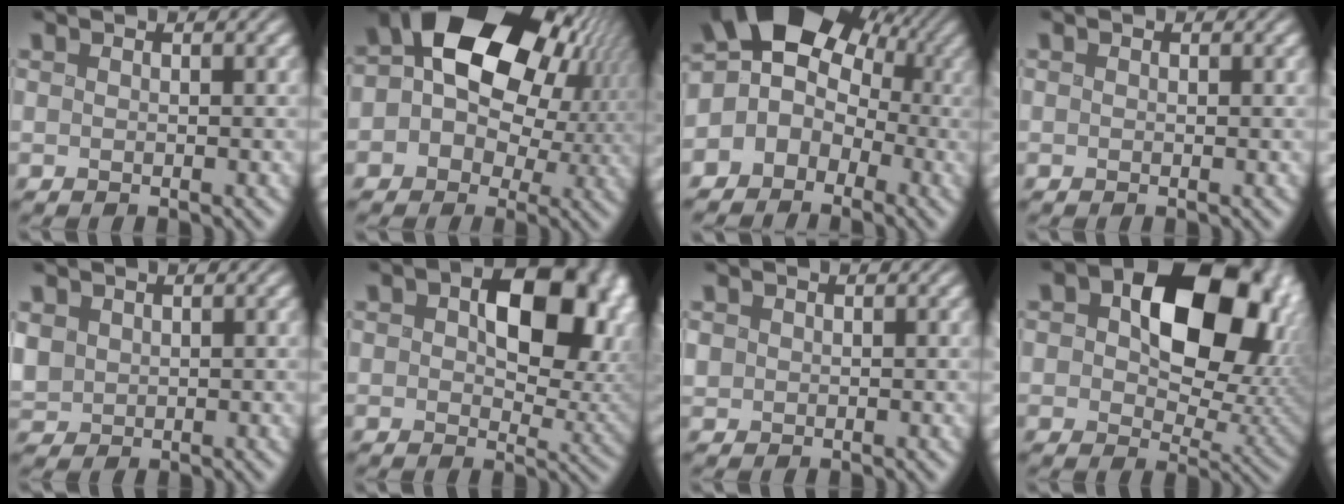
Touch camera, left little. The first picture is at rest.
{"total": 20.8, "force": [5.6, 16.0, 12.0], "torque": [-0.206, 0.046, 0.059]}
{"total": 15.1, "force": [3.2, 13.1, 6.8], "torque": [-0.141, 0.043, 0.006]}
{"total": 0.0}
{"total": 2.8, "force": [0.3, 2.4, 1.4], "torque": [-0.045, 0.000, 0.005]}
{"total": 12.9, "force": [2.9, 8.1, 9.6], "torque": [-0.113, -0.006, 0.047]}
{"total": 1.0, "force": [-0.1, 1.0, 0.3], "torque": [-0.010, -0.003, -0.001]}
{"total": 15.9, "force": [4.6, 10.0, 11.5], "torque": [-0.144, -0.001, 0.078]}